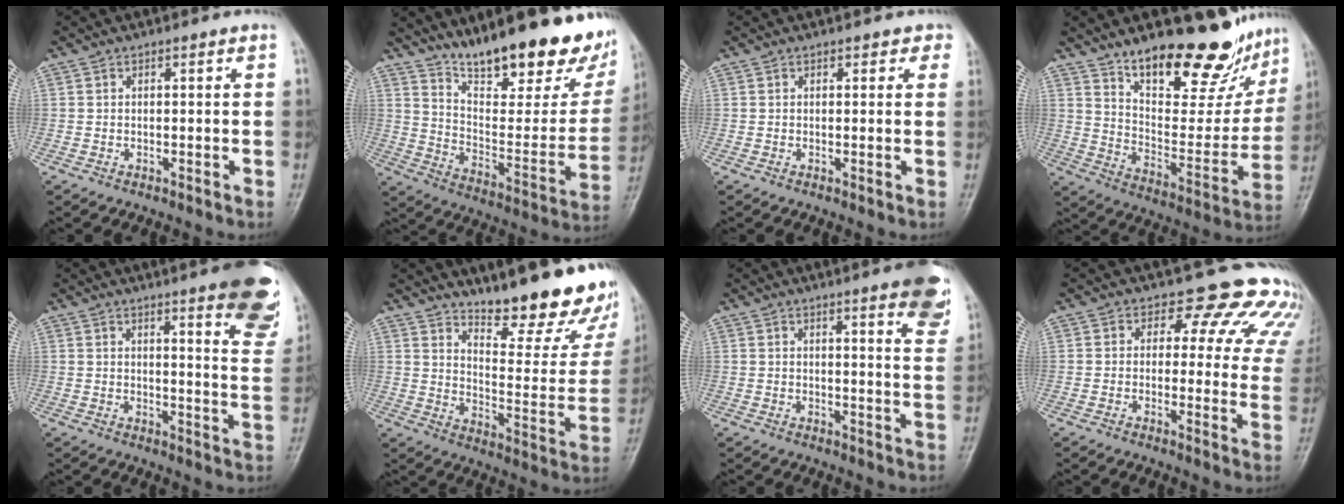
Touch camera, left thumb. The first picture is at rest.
{"total": 27.4, "force": [19.8, 8.5, 16.9], "torque": [-0.212, -0.103, 0.297]}
{"total": 2.0, "force": [1.2, 1.4, 0.6], "torque": [0.024, -0.003, 0.005]}
{"total": 21.9, "force": [16.8, 7.9, 11.6], "torque": [-0.113, -0.109, 0.260]}
{"total": 16.6, "force": [10.5, 3.6, 12.4], "torque": [-0.123, -0.056, 0.118]}
{"total": 23.0, "force": [17.5, 6.5, 13.5], "torque": [-0.147, -0.121, 0.239]}
{"total": 10.9, "force": [6.9, 2.2, 8.2], "torque": [-0.077, -0.029, 0.073]}
{"total": 14.6, "force": [12.3, 6.8, 3.9], "torque": [0.016, -0.074, 0.110]}